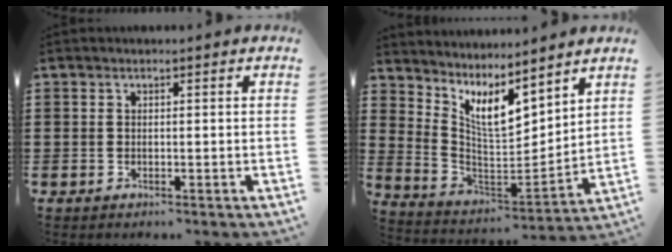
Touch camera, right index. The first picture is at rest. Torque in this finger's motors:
{"motor_torque": [0.74, 1.40, 0.20, 0.04]}